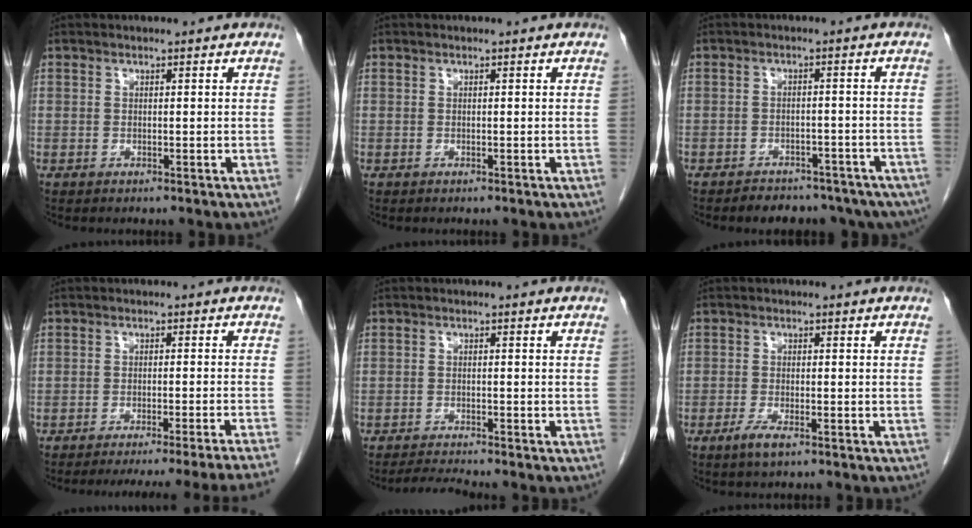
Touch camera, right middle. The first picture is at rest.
{"total": 0.0}
{"total": 12.9, "force": [-10.1, 6.5, 4.5], "torque": [-0.064, 0.007, -0.108]}
{"total": 17.3, "force": [-15.6, -2.6, 6.9], "torque": [-0.052, -0.030, -0.193]}
{"total": 2.5, "force": [-2.3, -0.9, 0.3], "torque": [-0.015, -0.017, -0.043]}
{"total": 2.6, "force": [-1.6, 0.4, 2.0], "torque": [-0.044, -0.004, -0.031]}